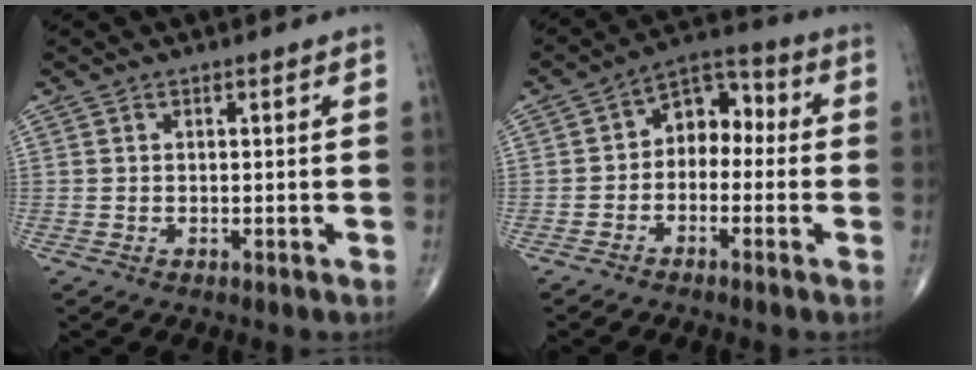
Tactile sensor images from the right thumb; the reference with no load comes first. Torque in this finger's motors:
{"motor_torque": [-0.26, 0.40, 0.16, -0.11, 0.08]}